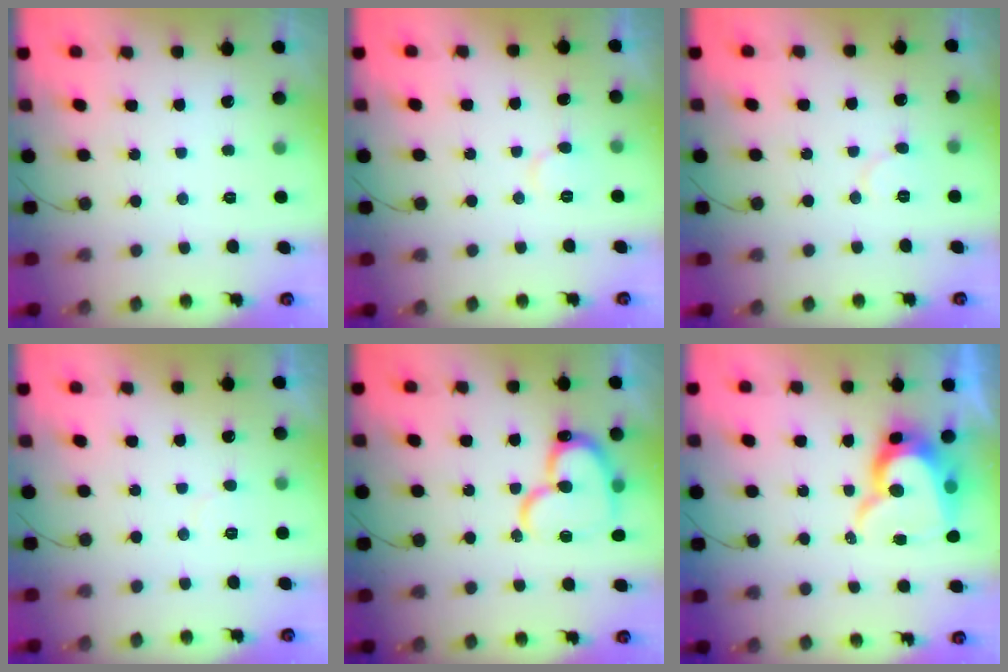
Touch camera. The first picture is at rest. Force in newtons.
{"total": 4.0, "press": 4.0, "slide": 0.5}
{"total": 5.8, "press": 5.7, "slide": 0.5}
{"total": 4.1, "press": 4.0, "slide": 0.4}
{"total": 17.4, "press": 17.3, "slide": 1.3}
{"total": 13.6, "press": 13.5, "slide": 1.1}